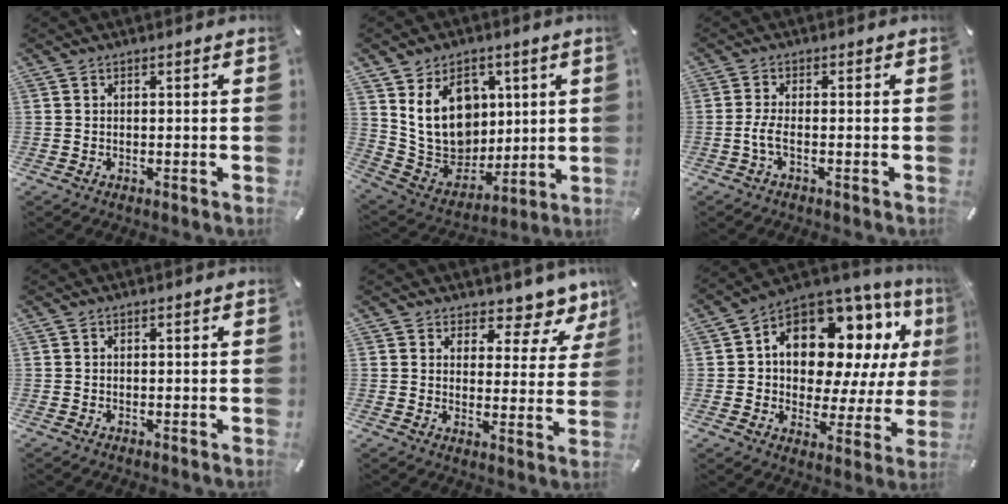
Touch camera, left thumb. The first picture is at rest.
{"total": 16.3, "force": [5.0, 13.3, 8.0], "torque": [-0.149, -0.023, 0.104]}
{"total": 3.4, "force": [-0.8, 0.9, 3.2], "torque": [-0.070, -0.004, -0.018]}
{"total": 0.0}
{"total": 7.6, "force": [6.5, 3.4, 2.0], "torque": [-0.024, -0.064, 0.110]}
{"total": 15.2, "force": [6.5, 10.2, 9.1], "torque": [-0.148, -0.055, 0.114]}